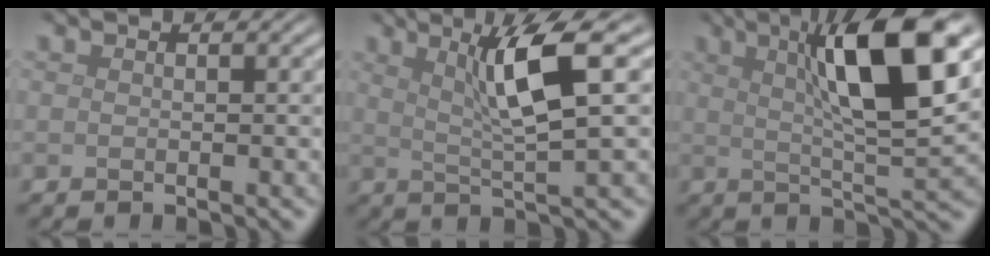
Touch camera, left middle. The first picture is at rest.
{"total": 5.9, "force": [1.9, 0.7, 5.6], "torque": [-0.098, 0.005, 0.037]}
{"total": 10.5, "force": [3.4, 2.1, 9.7], "torque": [-0.137, 0.005, 0.052]}